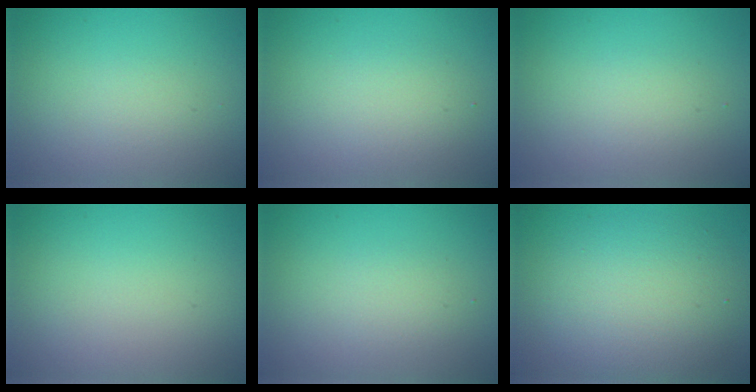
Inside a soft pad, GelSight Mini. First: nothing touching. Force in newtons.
{"total": 2.2, "press": 2.2, "slide": 0.3}
{"total": 1.4, "press": 1.4, "slide": 0.1}
{"total": 0.0}
{"total": 1.3, "press": 1.3, "slide": 0.2}
{"total": 5.9, "press": 5.9, "slide": 0.2}